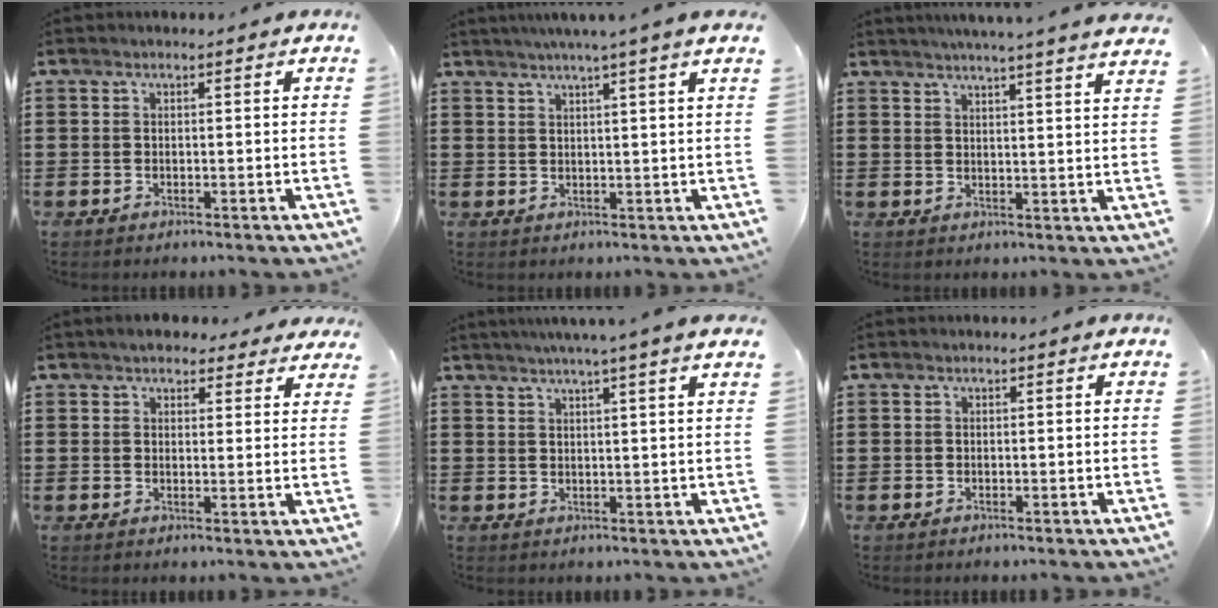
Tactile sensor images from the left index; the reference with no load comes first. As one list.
[{"total": 2.9, "force": [2.1, -1.0, 1.6], "torque": [-0.035, -0.004, 0.035]}, {"total": 3.9, "force": [3.6, -1.1, 0.9], "torque": [-0.030, -0.019, 0.061]}, {"total": 3.7, "force": [3.3, 1.3, 0.9], "torque": [-0.019, -0.005, 0.061]}, {"total": 3.2, "force": [2.5, -1.1, 1.7], "torque": [-0.037, -0.007, 0.040]}, {"total": 0.0}]